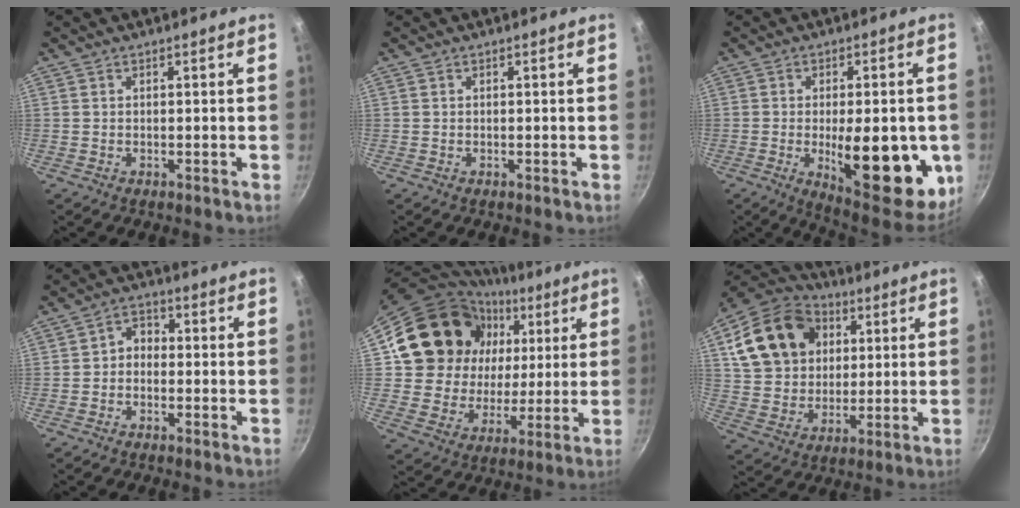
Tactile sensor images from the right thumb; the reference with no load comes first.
{"total": 0.0}
{"total": 20.4, "force": [-3.8, 8.4, 18.2], "torque": [-0.199, -0.011, -0.040]}
{"total": 3.7, "force": [-0.8, 2.9, 2.1], "torque": [-0.018, 0.018, -0.025]}
{"total": 23.2, "force": [7.8, 19.0, 10.7], "torque": [-0.177, 0.009, 0.143]}
{"total": 20.9, "force": [6.6, 16.1, 11.5], "torque": [-0.196, 0.014, 0.119]}